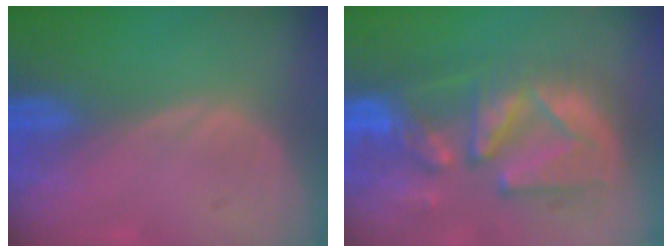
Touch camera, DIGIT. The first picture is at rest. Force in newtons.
{"total": 12.0, "press": 11.0, "slide": 4.8}